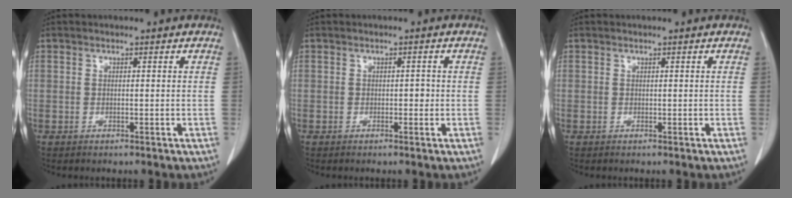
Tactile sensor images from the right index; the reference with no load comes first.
{"total": 1.0, "force": [-0.2, 0.6, 0.8], "torque": [-0.006, 0.004, -0.002]}
{"total": 0.0}